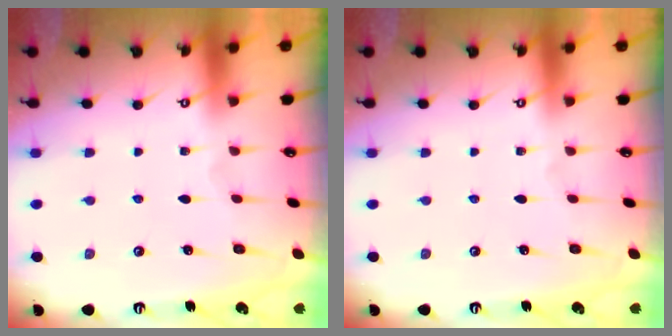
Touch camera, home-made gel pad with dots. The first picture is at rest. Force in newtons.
{"total": 0.0}